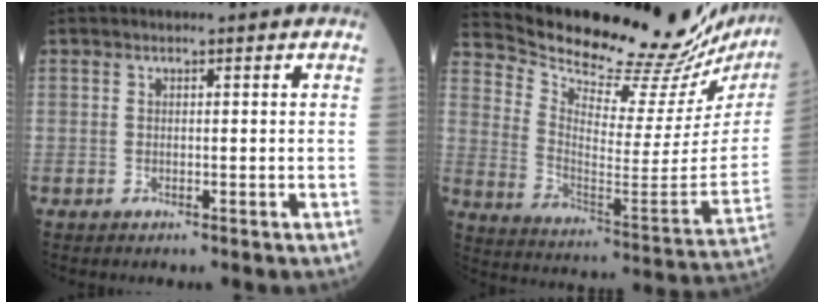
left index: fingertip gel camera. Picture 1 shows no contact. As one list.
[{"total": 28.9, "force": [27.0, 2.4, 10.1], "torque": [-0.171, -0.120, 0.363]}]